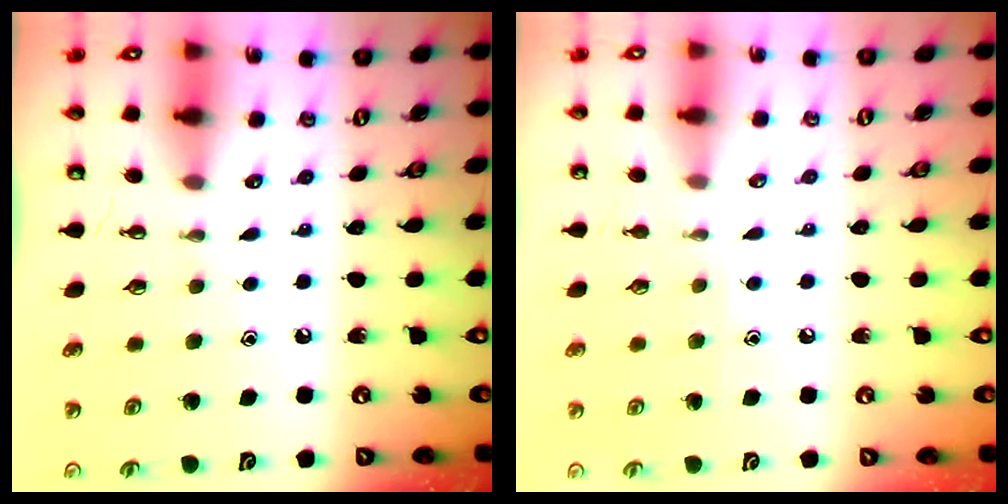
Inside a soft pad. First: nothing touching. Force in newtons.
{"total": 5.0, "press": 5.0, "slide": 0.6}